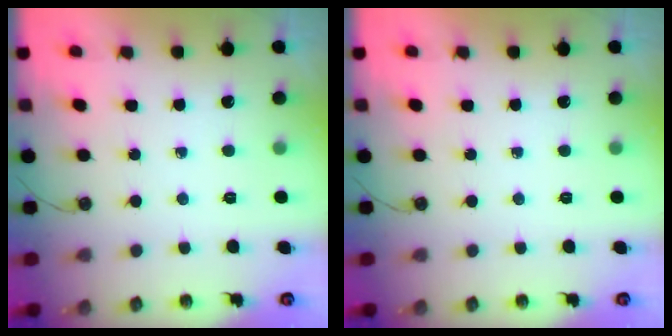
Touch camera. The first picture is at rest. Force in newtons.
{"total": 0.0}